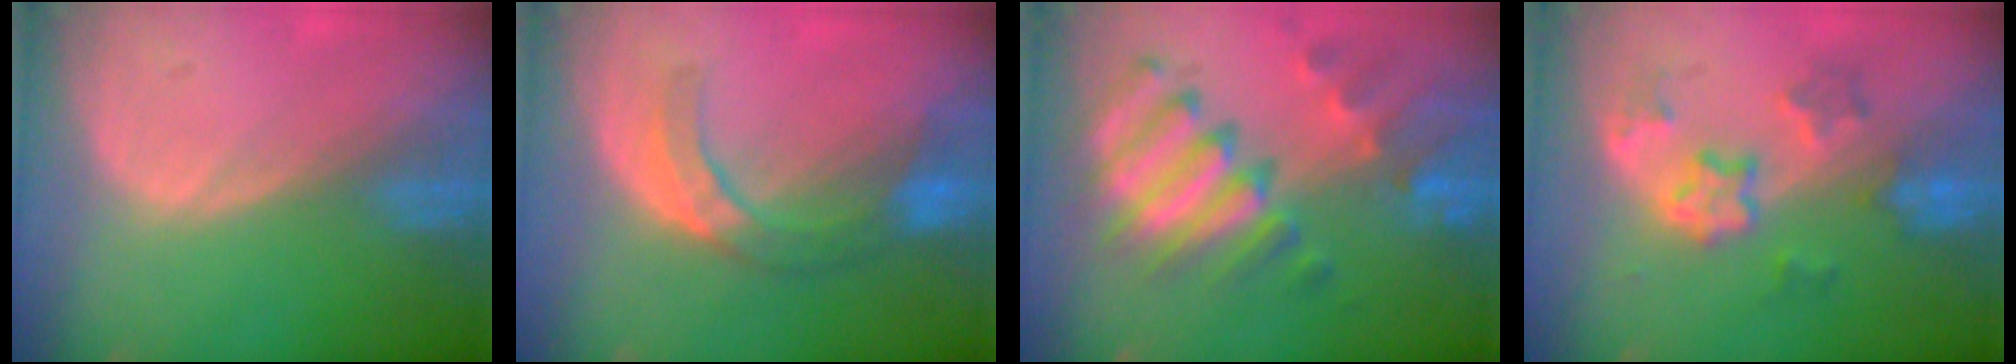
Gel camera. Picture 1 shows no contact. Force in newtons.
{"total": 7.2, "press": 6.5, "slide": 3.2}
{"total": 11.5, "press": 9.9, "slide": 5.8}
{"total": 6.4, "press": 6.1, "slide": 1.7}